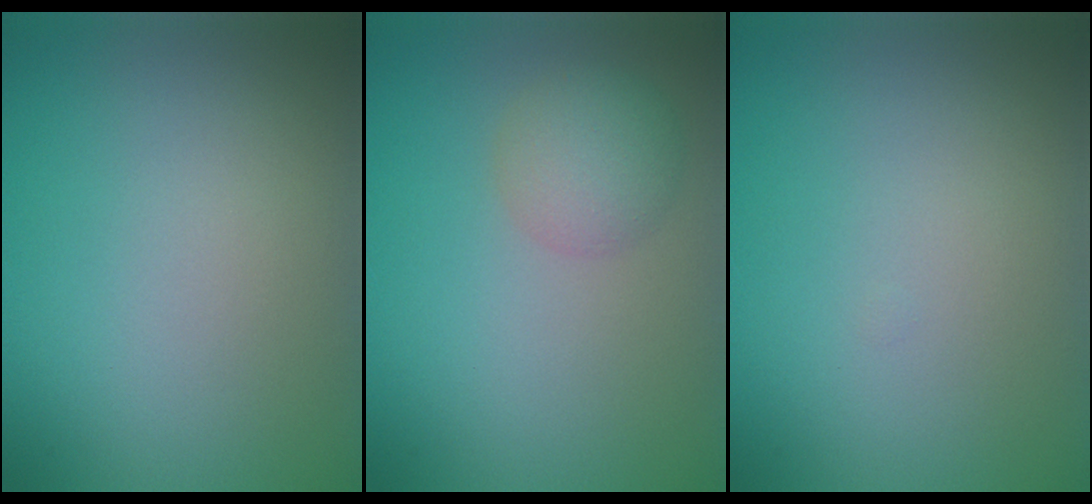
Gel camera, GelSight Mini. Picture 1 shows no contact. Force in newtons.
{"total": 2.9, "press": 2.8, "slide": 0.3}
{"total": 0.0}